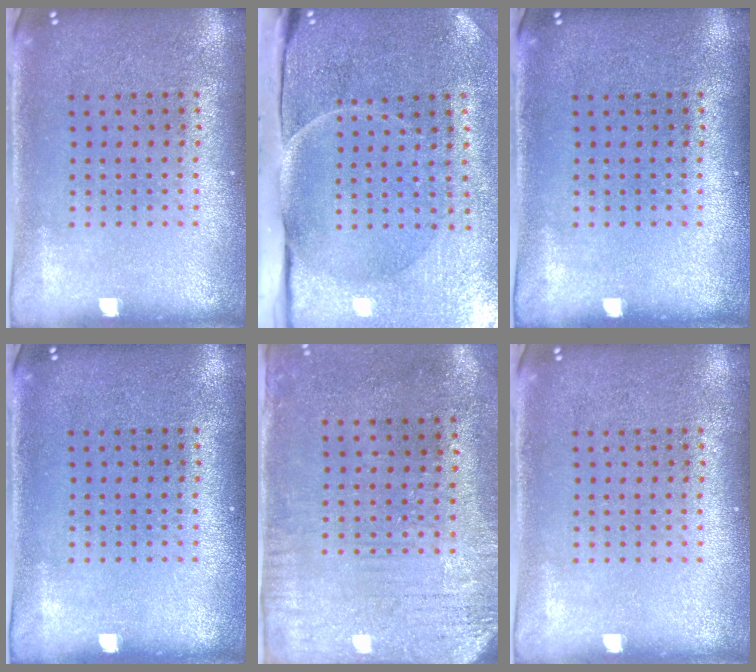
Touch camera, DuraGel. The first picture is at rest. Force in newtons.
{"total": 4.9, "press": 3.9, "slide": 3.0}
{"total": 0.0}
{"total": 0.0}
{"total": 3.1, "press": 2.5, "slide": 1.8}
{"total": 0.0}